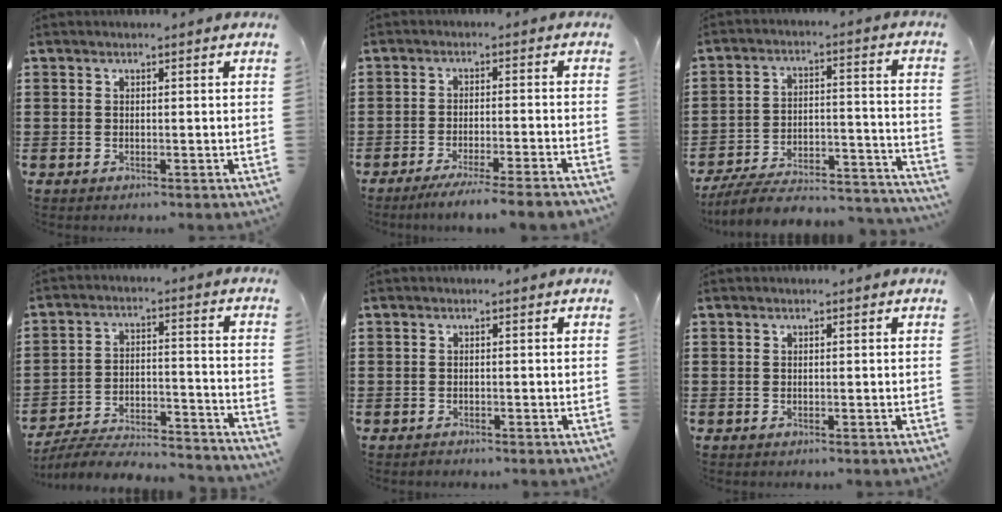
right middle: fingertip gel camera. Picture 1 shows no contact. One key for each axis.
{"total": 3.9, "fx": -3.5, "fy": -0.5, "fz": 1.8, "tx": -0.034, "ty": -0.011, "tz": -0.068}
{"total": 6.9, "fx": -6.2, "fy": 1.1, "fz": 2.9, "tx": -0.052, "ty": 0.002, "tz": -0.122}
{"total": 5.8, "fx": -5.5, "fy": 0.6, "fz": 1.6, "tx": -0.037, "ty": -0.002, "tz": -0.112}
{"total": 0.5, "fx": -0.5, "fy": 0.2, "fz": 0.0, "tx": 0.000, "ty": 0.002, "tz": -0.012}
{"total": 0.0}